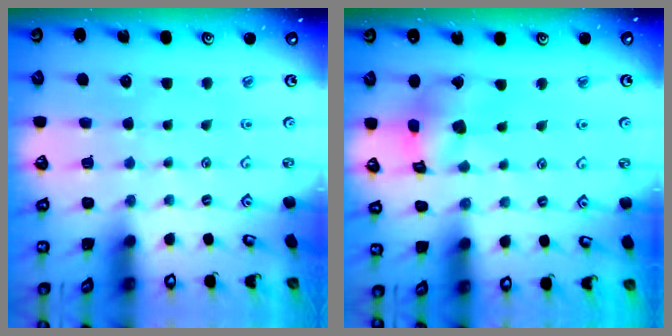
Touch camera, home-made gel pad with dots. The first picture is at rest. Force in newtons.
{"total": 12.2, "press": 12.1, "slide": 1.4}